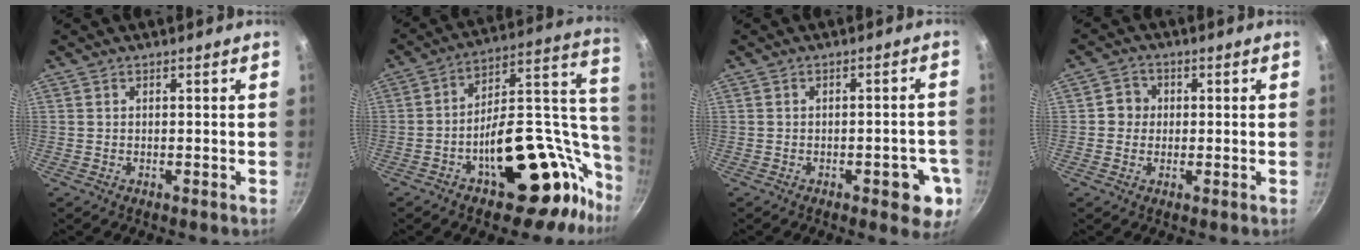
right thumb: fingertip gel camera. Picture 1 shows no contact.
{"total": 29.7, "force": [-10.1, 16.5, 22.5], "torque": [-0.223, 0.076, -0.134]}
{"total": 7.5, "force": [-2.9, 3.2, 6.1], "torque": [-0.050, 0.015, -0.031]}
{"total": 3.6, "force": [0.1, 3.4, 1.0], "torque": [0.008, 0.006, -0.007]}